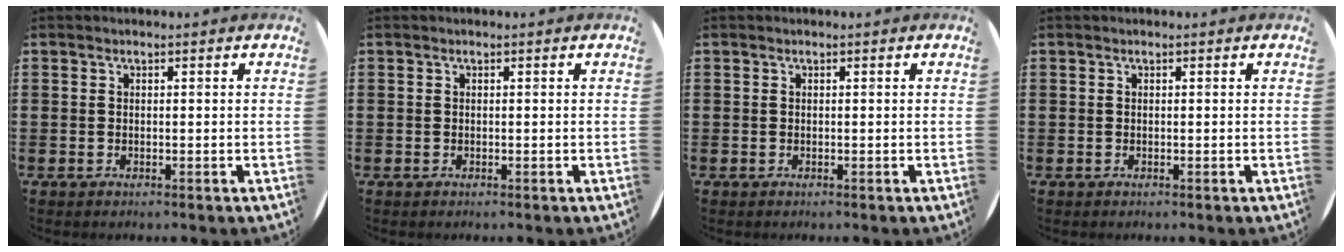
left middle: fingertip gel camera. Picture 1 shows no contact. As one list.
[{"total": 0.0}, {"total": 0.0}, {"total": 0.0}]